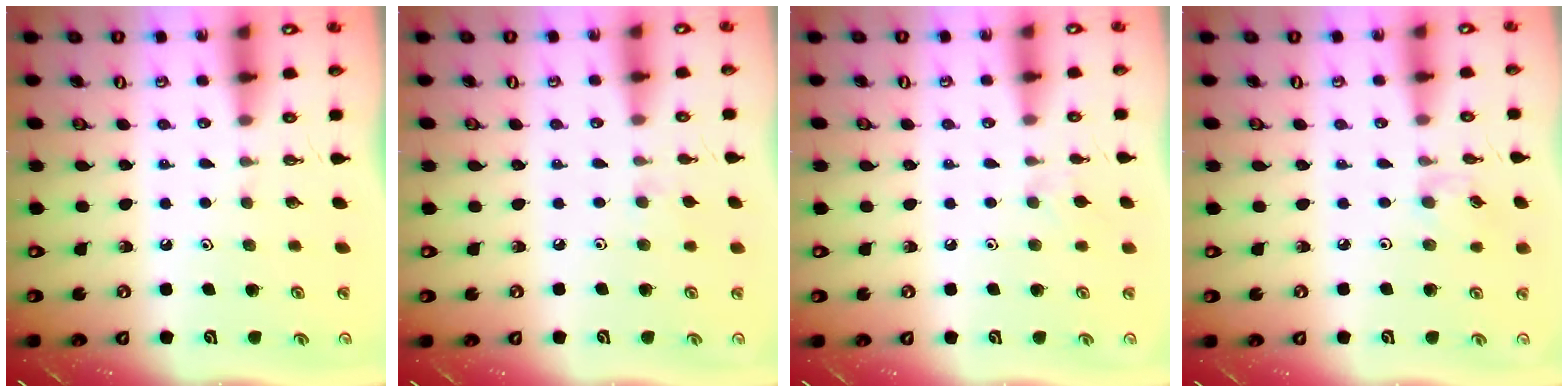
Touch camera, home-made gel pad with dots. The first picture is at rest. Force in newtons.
{"total": 4.2, "press": 4.2, "slide": 0.6}
{"total": 5.8, "press": 5.7, "slide": 0.9}
{"total": 2.9, "press": 2.8, "slide": 0.5}